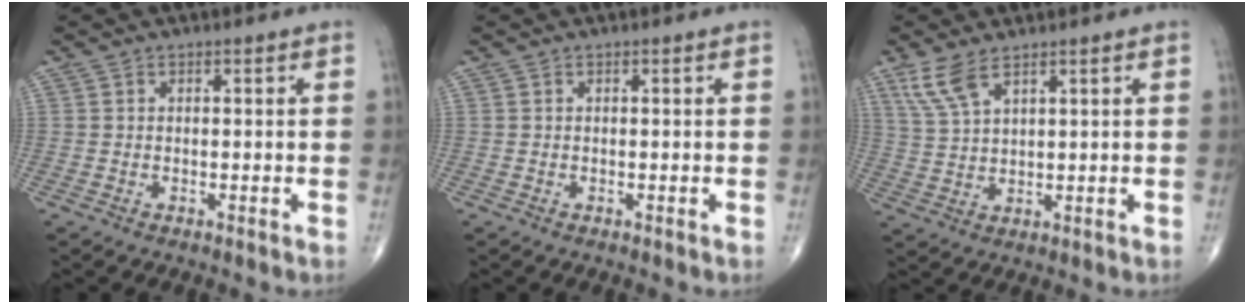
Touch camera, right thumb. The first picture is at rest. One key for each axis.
{"total": 0.0}
{"total": 6.0, "fx": 3.9, "fy": 2.0, "fz": 4.1, "tx": -0.092, "ty": -0.010, "tz": 0.088}